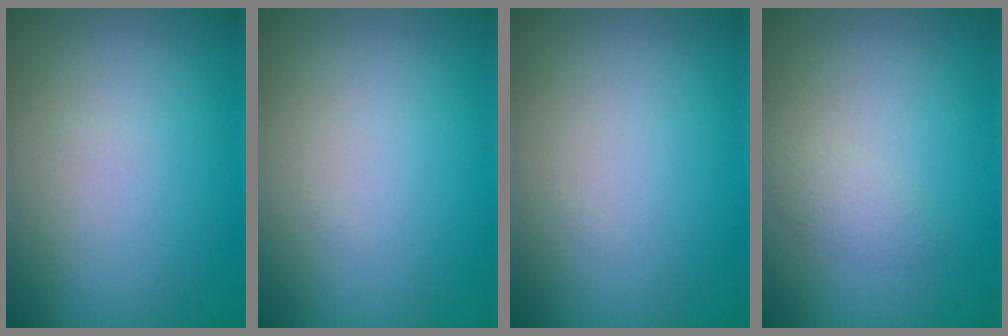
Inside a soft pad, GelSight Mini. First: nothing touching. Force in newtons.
{"total": 0.0}
{"total": 0.0}
{"total": 1.3, "press": 1.3, "slide": 0.0}